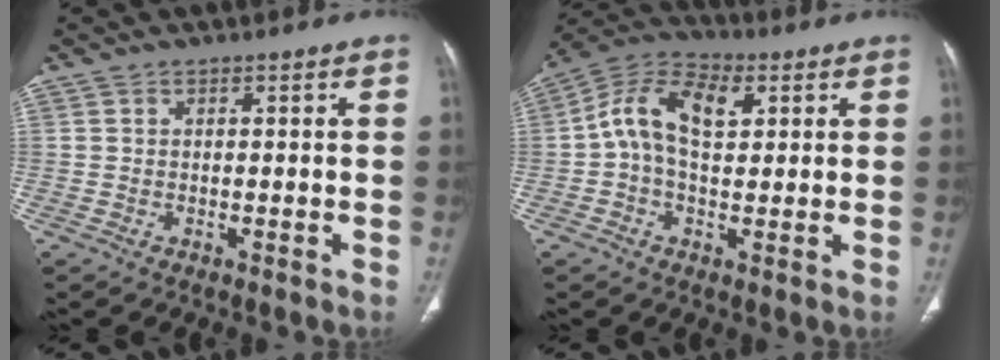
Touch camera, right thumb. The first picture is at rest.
{"total": 11.7, "force": [2.4, 7.1, 9.0], "torque": [-0.152, 0.023, 0.035]}